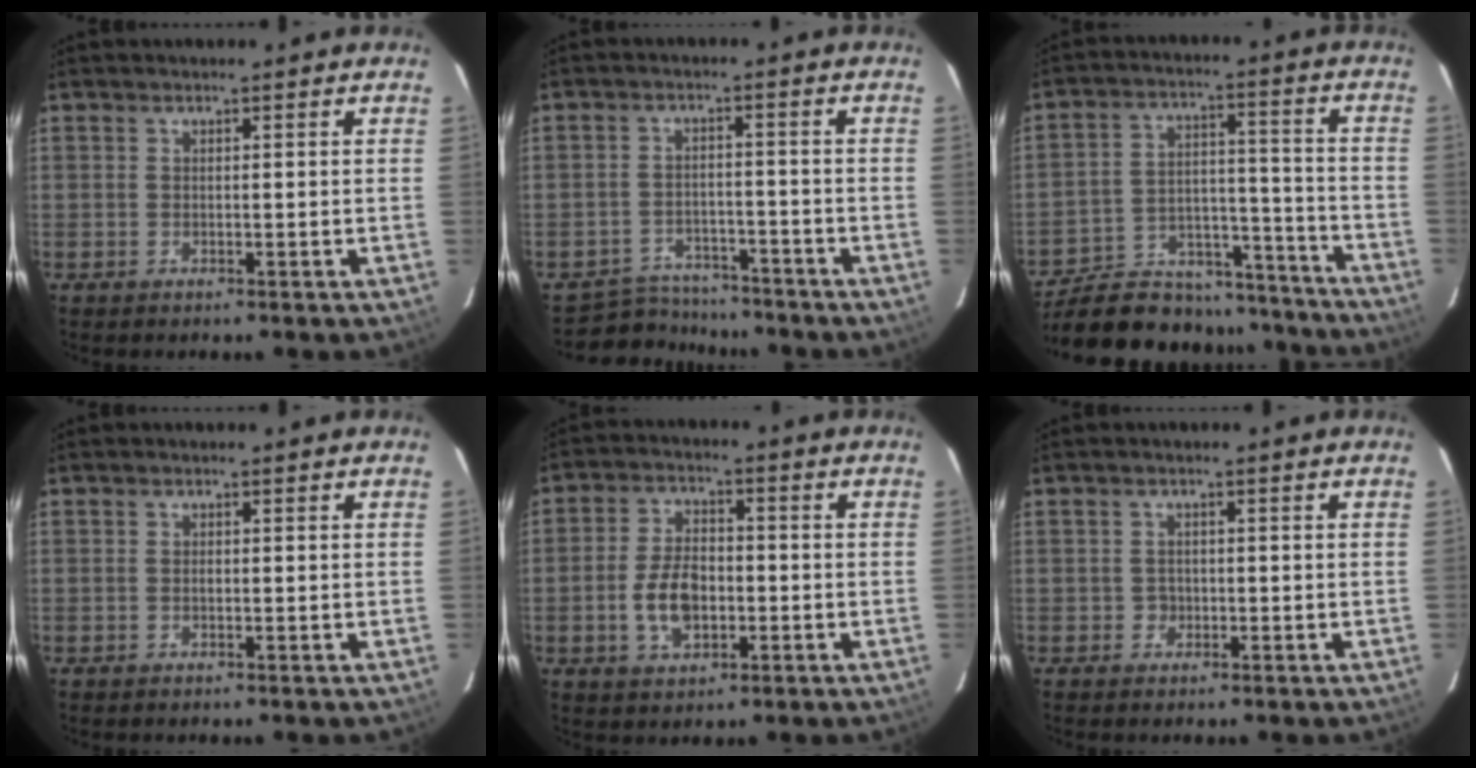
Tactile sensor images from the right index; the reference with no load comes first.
{"total": 7.7, "force": [-7.1, 2.9, 0.2], "torque": [-0.026, 0.016, -0.108]}
{"total": 26.2, "force": [-22.1, 10.3, 9.5], "torque": [-0.194, 0.028, -0.295]}
{"total": 0.5, "force": [-0.2, 0.3, 0.3], "torque": [-0.005, 0.000, -0.002]}
{"total": 8.6, "force": [-2.1, 5.2, 6.5], "torque": [-0.130, 0.011, -0.032]}
{"total": 1.3, "force": [-0.4, 1.2, 0.1], "torque": [0.001, 0.003, -0.004]}